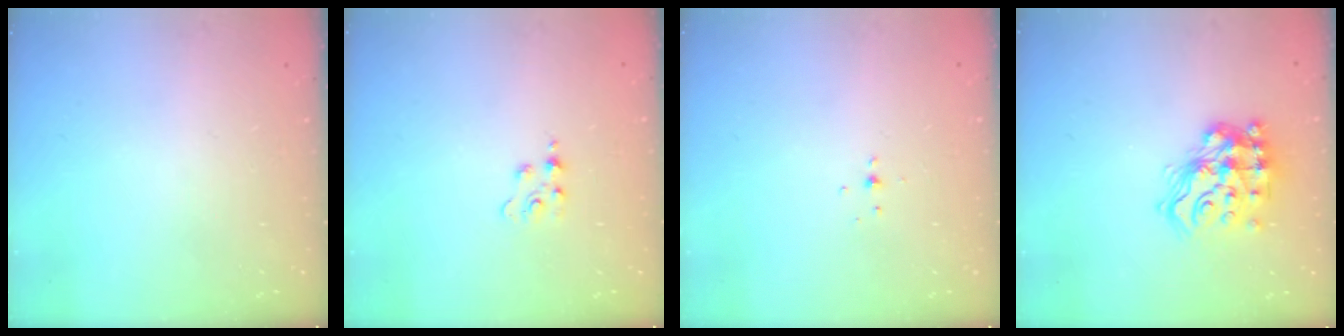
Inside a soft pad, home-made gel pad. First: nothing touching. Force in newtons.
{"total": 2.3, "press": 2.3, "slide": 0.5}
{"total": 3.2, "press": 3.1, "slide": 0.8}
{"total": 16.1, "press": 15.9, "slide": 2.1}